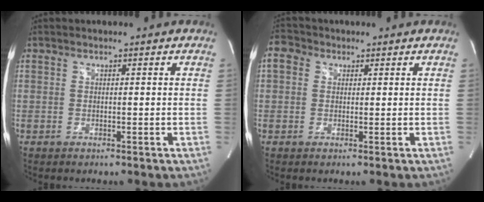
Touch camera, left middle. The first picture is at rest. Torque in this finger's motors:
{"motor_torque": [0.32, -0.10, 0.29, 0.04]}